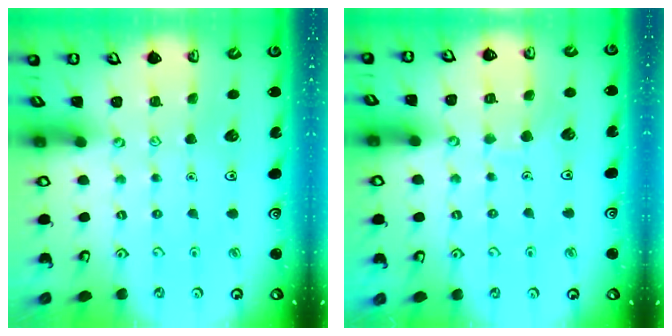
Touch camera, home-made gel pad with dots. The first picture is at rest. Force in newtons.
{"total": 5.3, "press": 5.2, "slide": 0.2}